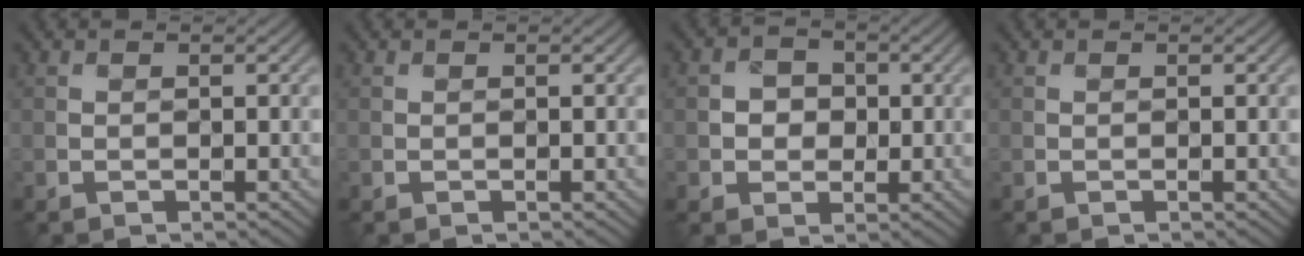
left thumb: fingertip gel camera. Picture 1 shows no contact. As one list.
[{"total": 0.0}, {"total": 3.2, "force": [-0.1, 2.9, 1.3], "torque": [-0.024, -0.002, -0.013]}, {"total": 0.0}]